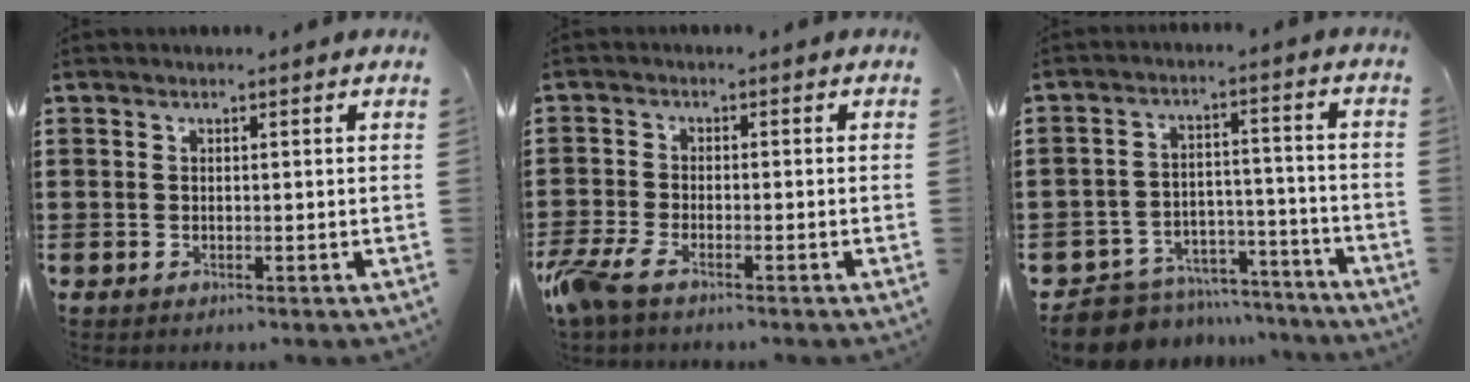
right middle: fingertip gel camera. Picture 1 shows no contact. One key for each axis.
{"total": 3.5, "fx": -2.4, "fy": 0.8, "fz": 2.4, "tx": -0.074, "ty": -0.011, "tz": -0.054}
{"total": 7.9, "fx": -7.6, "fy": 2.0, "fz": 0.7, "tx": -0.016, "ty": 0.025, "tz": -0.149}